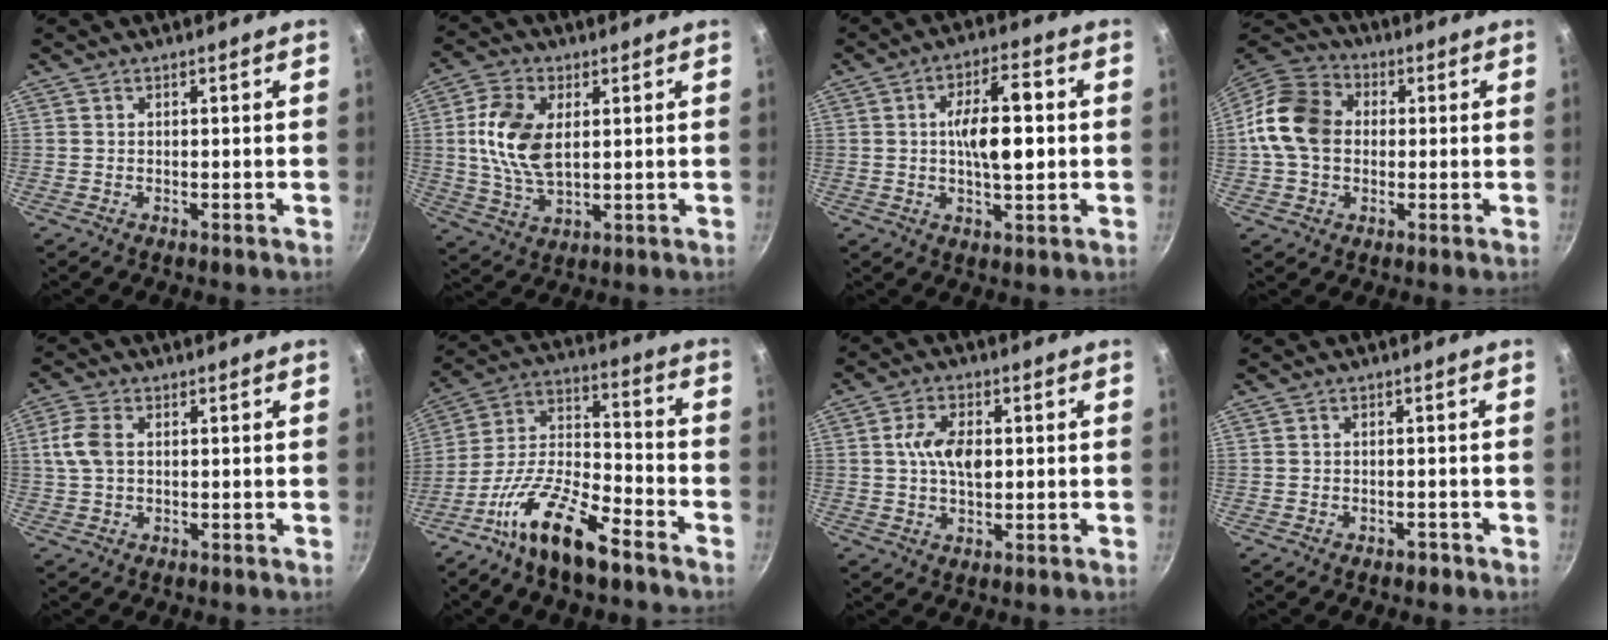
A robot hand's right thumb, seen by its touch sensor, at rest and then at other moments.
{"total": 11.7, "force": [2.0, 6.7, 9.4], "torque": [-0.179, -0.002, 0.039]}
{"total": 10.7, "force": [0.4, 4.1, 9.9], "torque": [-0.144, 0.013, 0.002]}
{"total": 13.6, "force": [0.3, 10.5, 8.6], "torque": [-0.135, 0.024, -0.010]}
{"total": 5.6, "force": [0.8, 3.5, 4.3], "torque": [-0.094, 0.010, 0.013]}
{"total": 16.7, "force": [-10.5, 5.6, 11.7], "torque": [-0.211, 0.072, -0.210]}
{"total": 7.2, "force": [0.7, 4.0, 5.9], "torque": [-0.096, 0.008, 0.007]}
{"total": 1.4, "force": [-1.0, 0.7, 0.5], "torque": [-0.001, 0.014, -0.007]}